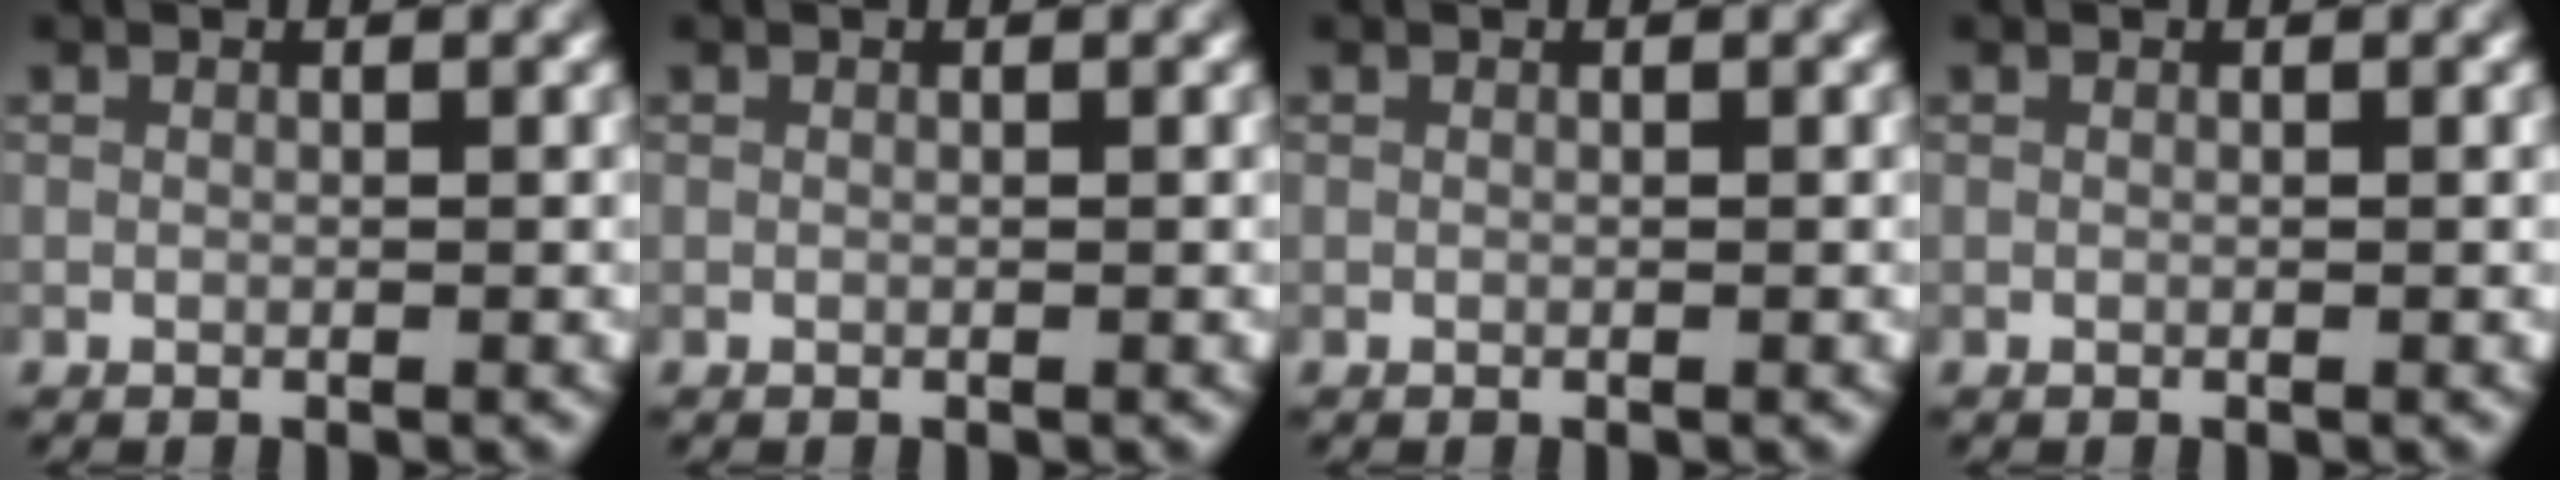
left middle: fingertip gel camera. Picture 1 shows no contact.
{"total": 0.0}
{"total": 0.0}
{"total": 0.0}